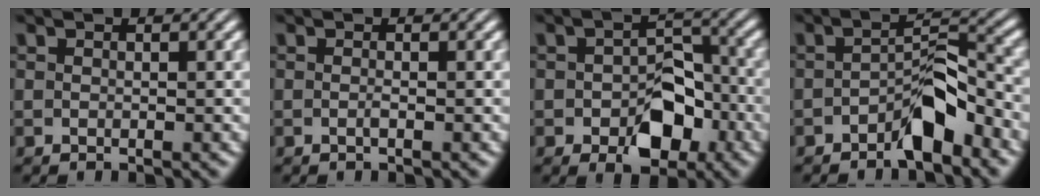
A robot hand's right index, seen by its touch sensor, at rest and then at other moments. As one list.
[{"total": 0.6, "force": [-0.5, 0.0, 0.3], "torque": [-0.006, -0.002, -0.009]}, {"total": 4.9, "force": [-2.1, 2.8, 3.5], "torque": [-0.017, -0.010, -0.030]}, {"total": 3.4, "force": [-2.4, 0.1, 2.4], "torque": [-0.021, -0.004, -0.035]}]